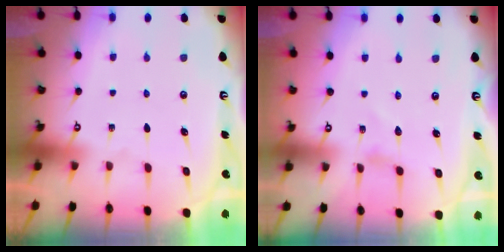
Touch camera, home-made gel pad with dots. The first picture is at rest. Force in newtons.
{"total": 0.0}